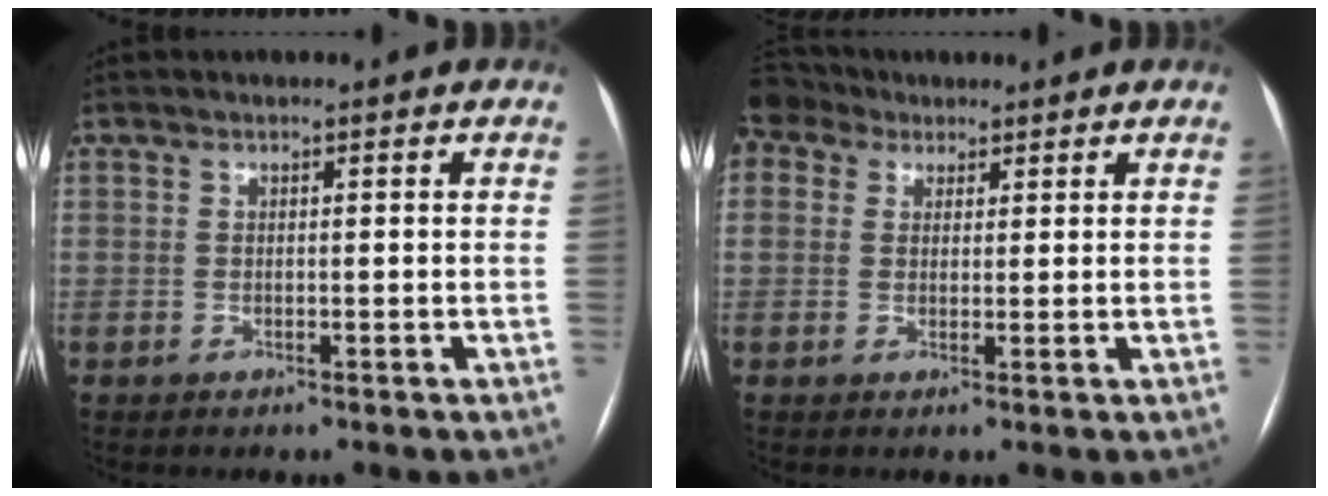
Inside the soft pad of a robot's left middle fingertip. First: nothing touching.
{"total": 4.2, "force": [3.3, 2.5, 0.3], "torque": [-0.020, 0.026, 0.071]}